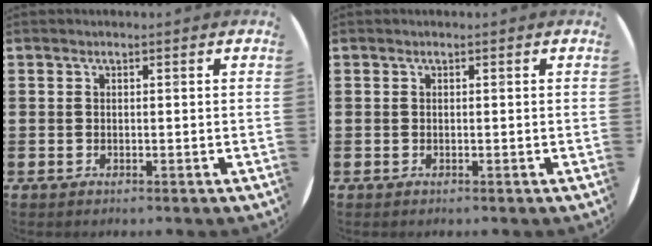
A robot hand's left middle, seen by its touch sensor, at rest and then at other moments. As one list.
[{"total": 0.0}]